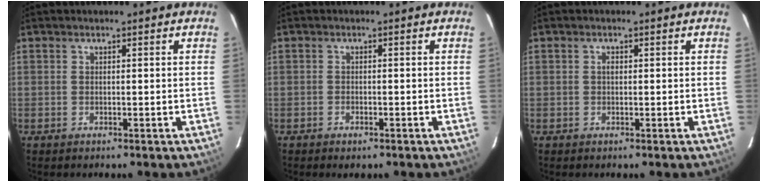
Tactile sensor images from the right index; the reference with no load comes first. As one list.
[{"total": 1.6, "force": [-1.1, 0.8, 0.8], "torque": [-0.019, -0.001, -0.020]}, {"total": 0.7, "force": [0.1, 0.5, 0.5], "torque": [-0.008, 0.003, 0.001]}]